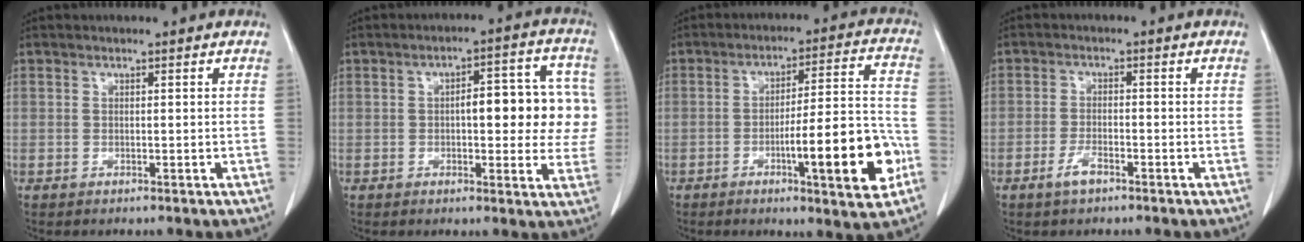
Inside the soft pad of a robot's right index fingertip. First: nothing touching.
{"total": 11.4, "force": [0.6, 4.1, 10.6], "torque": [-0.123, 0.033, 0.009]}
{"total": 14.9, "force": [-5.2, 1.6, 13.9], "torque": [-0.200, 0.006, -0.072]}
{"total": 3.0, "force": [-1.9, 0.8, 2.1], "torque": [-0.045, 0.001, -0.038]}